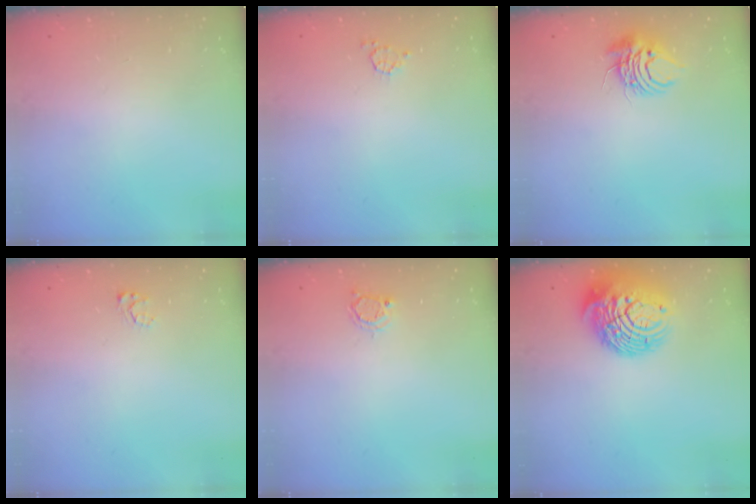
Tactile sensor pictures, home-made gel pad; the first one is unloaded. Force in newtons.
{"total": 3.3, "press": 3.3, "slide": 0.3}
{"total": 7.5, "press": 7.5, "slide": 0.4}
{"total": 3.1, "press": 3.1, "slide": 0.3}
{"total": 3.0, "press": 3.0, "slide": 0.4}
{"total": 14.3, "press": 14.2, "slide": 1.4}